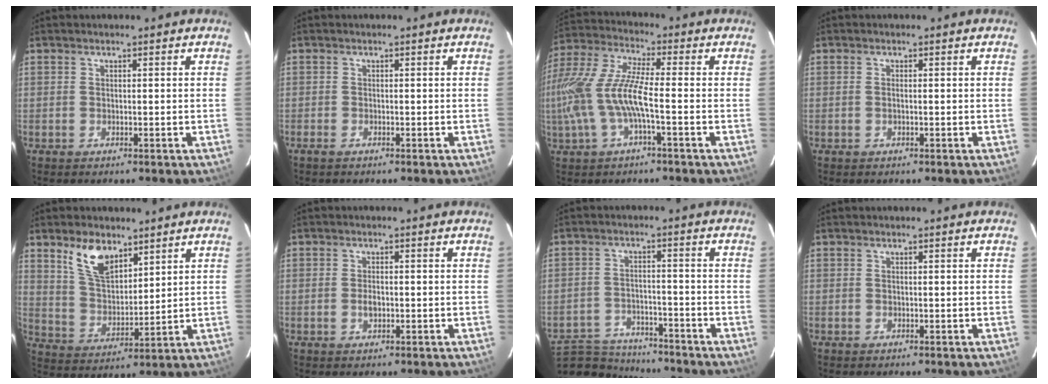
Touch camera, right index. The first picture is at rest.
{"total": 1.0, "force": [-0.8, 0.5, 0.3], "torque": [-0.006, -0.005, -0.017]}
{"total": 15.4, "force": [-3.3, 3.9, 14.5], "torque": [-0.302, -0.005, -0.062]}
{"total": 0.7, "force": [0.0, 0.0, 0.7], "torque": [-0.016, 0.002, -0.003]}
{"total": 9.8, "force": [6.3, 4.9, 5.7], "torque": [-0.105, 0.008, 0.128]}
{"total": 2.0, "force": [-0.4, 1.2, 1.5], "torque": [-0.029, 0.002, -0.007]}
{"total": 12.7, "force": [-11.5, 4.5, 3.1], "torque": [-0.090, 0.012, -0.176]}
{"total": 0.0}